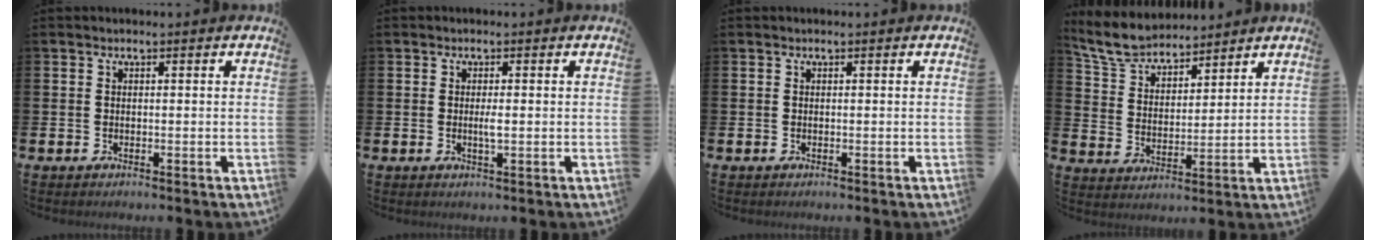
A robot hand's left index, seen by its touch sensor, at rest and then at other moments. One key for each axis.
{"total": 1.3, "fx": 0.1, "fy": 0.2, "fz": 1.3, "tx": -0.026, "ty": -0.001, "tz": 0.000}
{"total": 0.0}
{"total": 6.9, "fx": 6.5, "fy": 1.8, "fz": 1.5, "tx": -0.057, "ty": -0.030, "tz": 0.118}